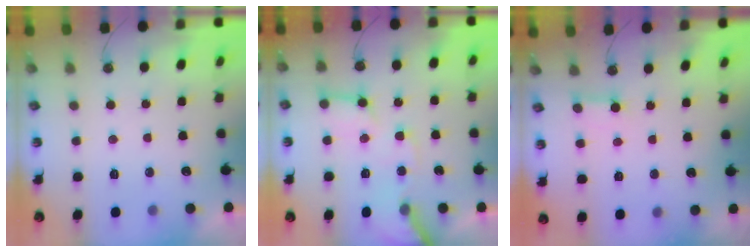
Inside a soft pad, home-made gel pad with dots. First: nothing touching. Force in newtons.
{"total": 12.8, "press": 12.7, "slide": 1.8}
{"total": 2.2, "press": 2.2, "slide": 0.1}